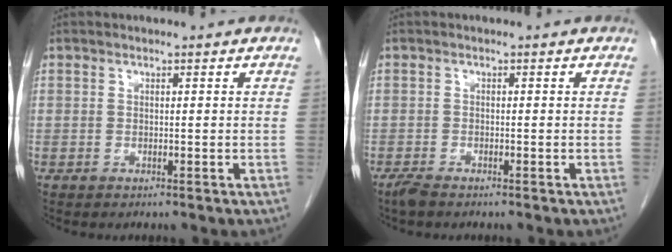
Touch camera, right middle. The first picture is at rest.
{"total": 1.6, "force": [-1.3, 0.3, 0.9], "torque": [-0.027, -0.005, -0.026]}